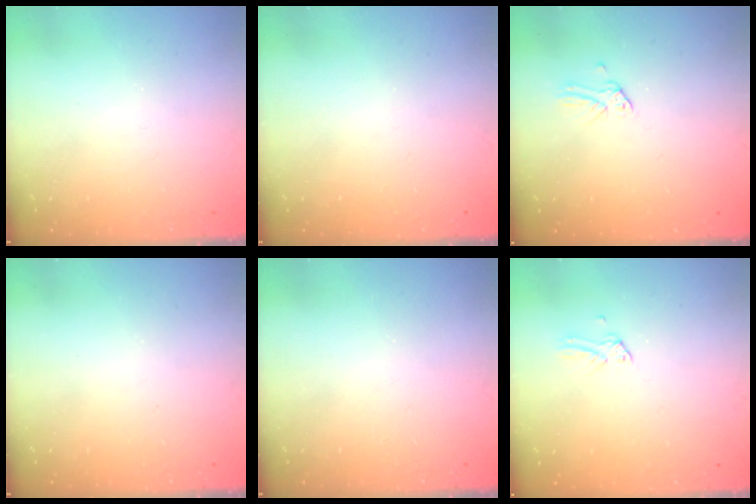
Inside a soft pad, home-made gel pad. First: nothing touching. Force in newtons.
{"total": 0.0}
{"total": 0.0}
{"total": 0.0}
{"total": 0.0}
{"total": 0.0}